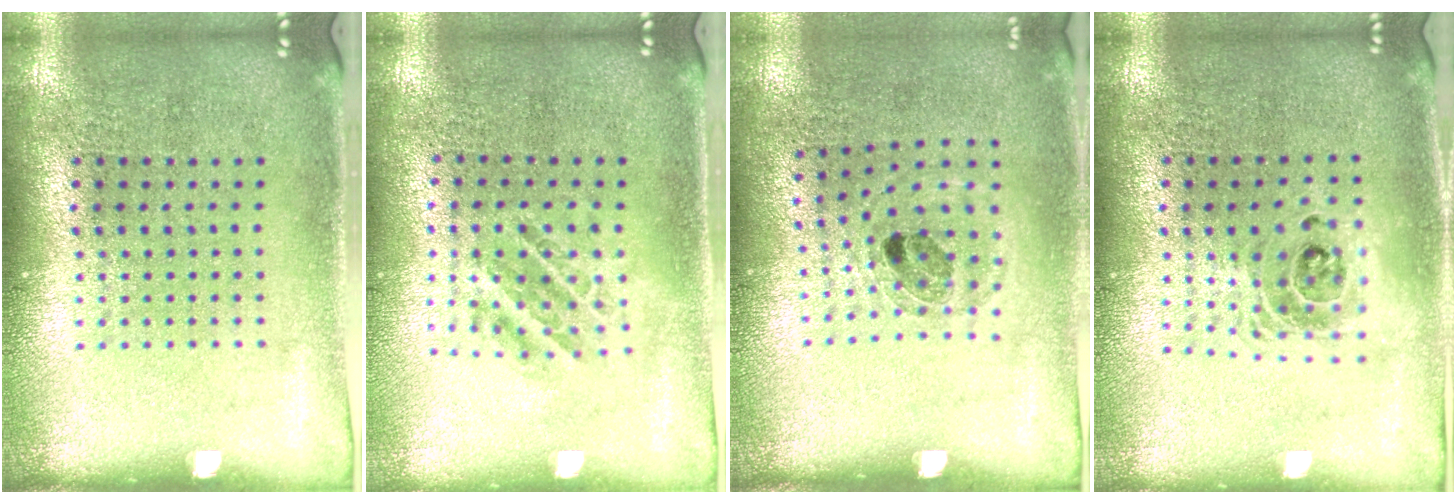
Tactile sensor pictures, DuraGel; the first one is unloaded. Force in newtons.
{"total": 1.0, "press": 1.0, "slide": 0.2}
{"total": 0.8, "press": 0.8, "slide": 0.2}
{"total": 1.6, "press": 1.3, "slide": 0.9}